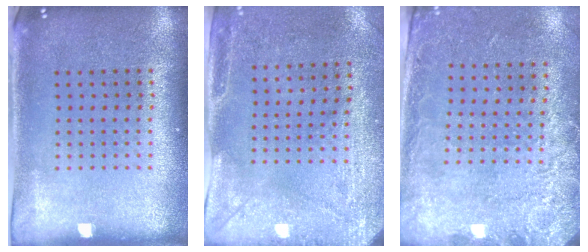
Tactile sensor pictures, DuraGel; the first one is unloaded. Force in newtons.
{"total": 2.9, "press": 2.3, "slide": 1.8}
{"total": 2.6, "press": 2.0, "slide": 1.7}